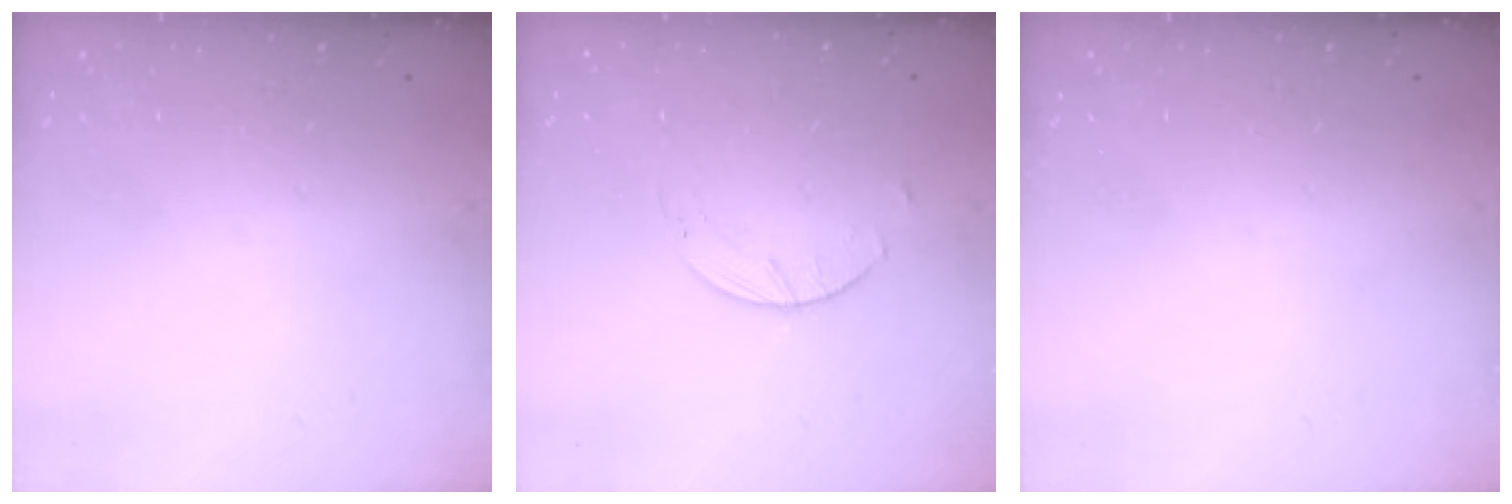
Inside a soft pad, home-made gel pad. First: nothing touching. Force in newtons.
{"total": 2.0, "press": 2.0, "slide": 0.3}
{"total": 0.0}